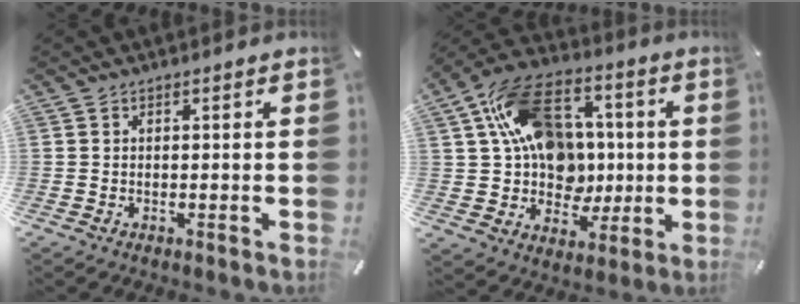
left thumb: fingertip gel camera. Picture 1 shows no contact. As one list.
[{"total": 19.6, "force": [3.9, 15.7, 11.0], "torque": [-0.180, -0.008, 0.084]}]